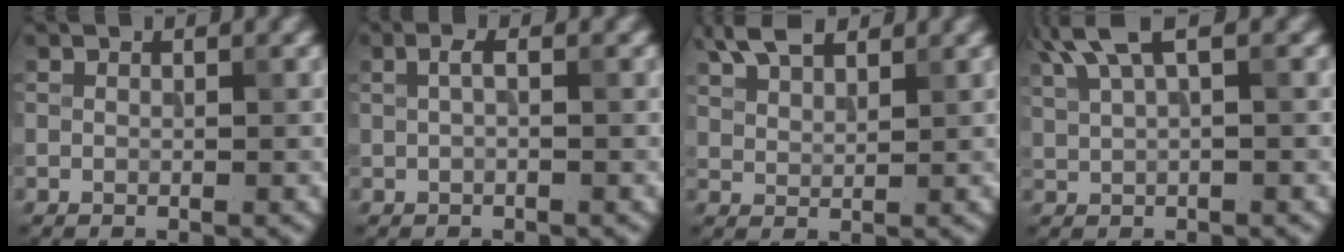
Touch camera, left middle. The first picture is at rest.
{"total": 1.1, "force": [0.1, 0.2, 1.0], "torque": [-0.022, 0.003, 0.002]}
{"total": 4.3, "force": [3.2, 1.7, 2.3], "torque": [-0.050, 0.013, 0.063]}
{"total": 4.3, "force": [2.5, 1.2, 3.3], "torque": [-0.068, 0.015, 0.051]}